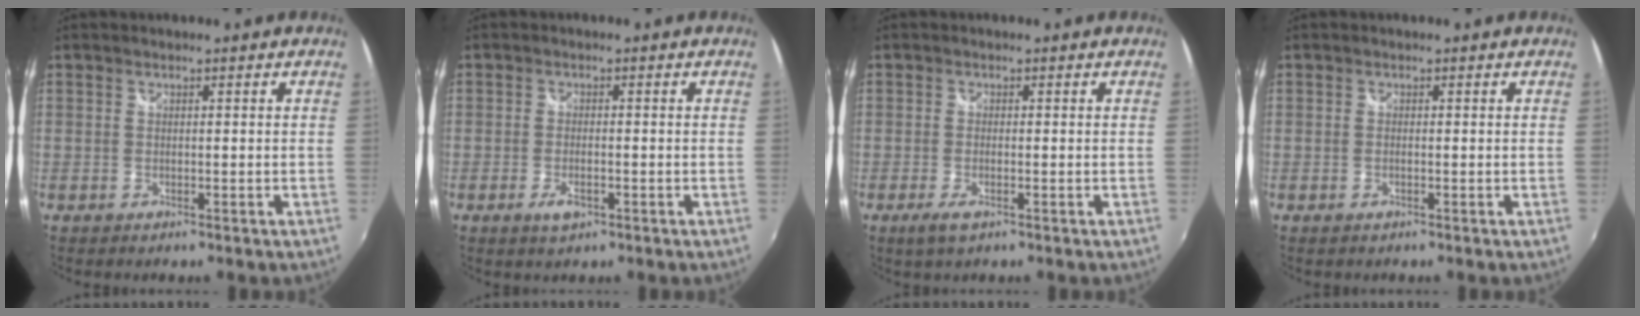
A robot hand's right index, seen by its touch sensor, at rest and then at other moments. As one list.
[{"total": 3.3, "force": [-1.5, 1.4, 2.6], "torque": [-0.054, -0.006, -0.026]}, {"total": 3.1, "force": [-1.5, 0.7, 2.7], "torque": [-0.054, -0.009, -0.024]}, {"total": 0.6, "force": [-0.2, 0.1, 0.6], "torque": [-0.012, 0.000, -0.006]}]